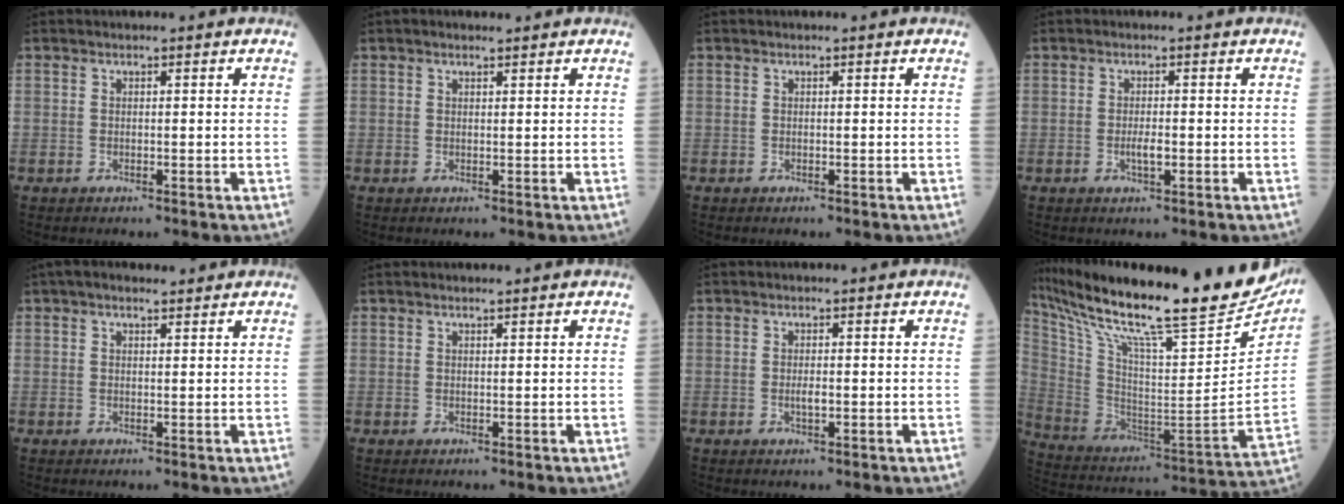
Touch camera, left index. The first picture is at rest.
{"total": 1.8, "force": [1.5, 0.3, 1.0], "torque": [-0.019, 0.011, 0.022]}
{"total": 0.0}
{"total": 1.7, "force": [-0.4, 0.4, 1.6], "torque": [-0.034, -0.002, -0.006]}
{"total": 4.3, "force": [3.4, 1.1, 2.4], "torque": [-0.042, 0.029, 0.055]}
{"total": 1.7, "force": [1.5, 0.0, 0.8], "torque": [-0.011, 0.011, 0.025]}
{"total": 1.1, "force": [-0.1, 0.2, 1.1], "torque": [-0.023, -0.003, 0.000]}
{"total": 31.4, "force": [26.1, 2.9, 17.2], "torque": [-0.315, -0.081, 0.390]}